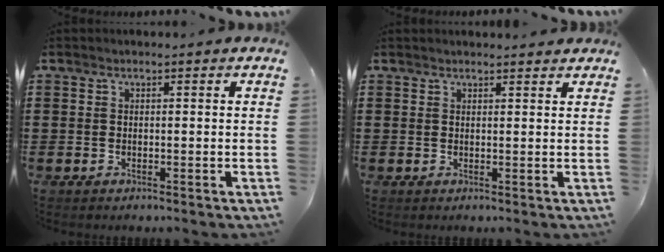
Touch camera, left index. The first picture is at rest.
{"total": 1.2, "force": [1.2, 0.0, 0.2], "torque": [-0.005, -0.001, 0.023]}